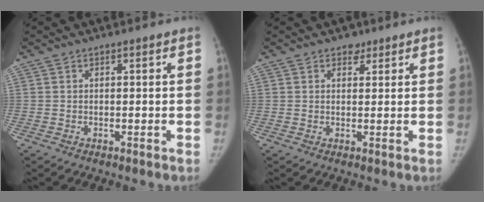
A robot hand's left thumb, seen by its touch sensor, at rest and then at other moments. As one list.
[{"total": 2.0, "force": [1.3, 1.5, 0.4], "torque": [0.009, -0.006, 0.014]}]